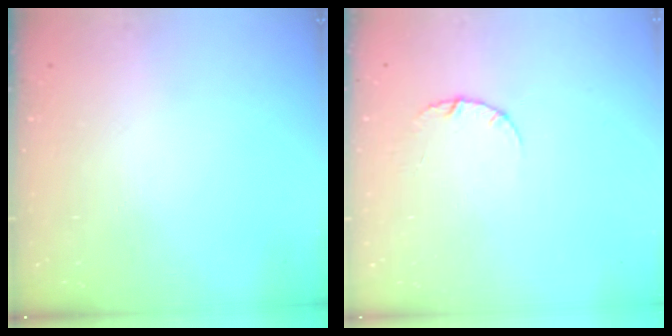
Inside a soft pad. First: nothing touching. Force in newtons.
{"total": 2.6, "press": 2.6, "slide": 0.3}